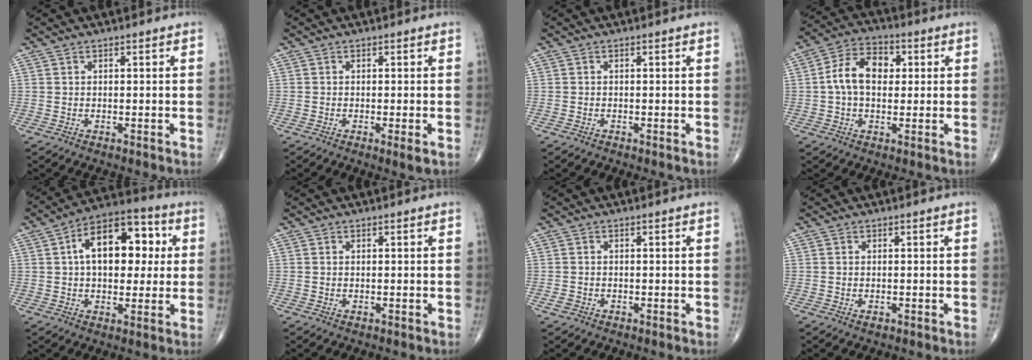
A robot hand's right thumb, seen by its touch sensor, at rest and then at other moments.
{"total": 1.9, "force": [-0.6, 0.1, 1.8], "torque": [-0.033, -0.008, -0.012]}
{"total": 0.0}
{"total": 9.8, "force": [1.0, 6.5, 7.2], "torque": [-0.118, 0.023, 0.010]}
{"total": 16.4, "force": [3.1, 9.6, 13.0], "torque": [-0.163, 0.022, 0.041]}
{"total": 0.0}
{"total": 1.2, "force": [-0.5, 1.0, 0.5], "torque": [-0.009, 0.006, -0.009]}
{"total": 0.9, "force": [-0.3, 0.5, 0.7], "torque": [-0.011, 0.000, -0.005]}